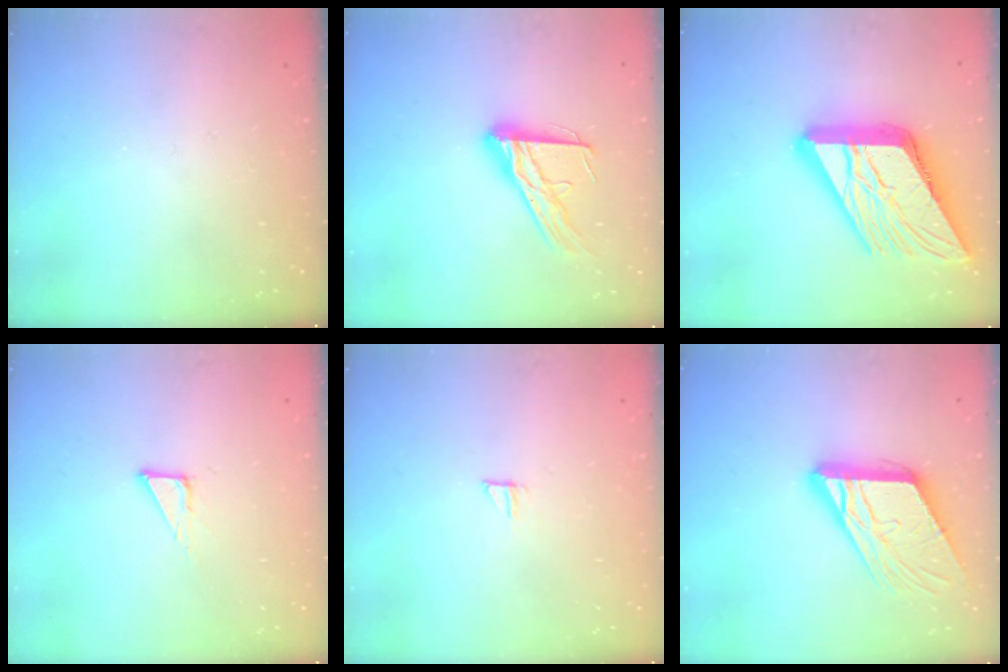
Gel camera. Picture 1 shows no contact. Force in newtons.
{"total": 14.8, "press": 14.8, "slide": 1.3}
{"total": 24.2, "press": 24.1, "slide": 2.8}
{"total": 1.9, "press": 1.9, "slide": 0.1}
{"total": 5.4, "press": 5.4, "slide": 0.5}
{"total": 15.7, "press": 15.6, "slide": 1.8}